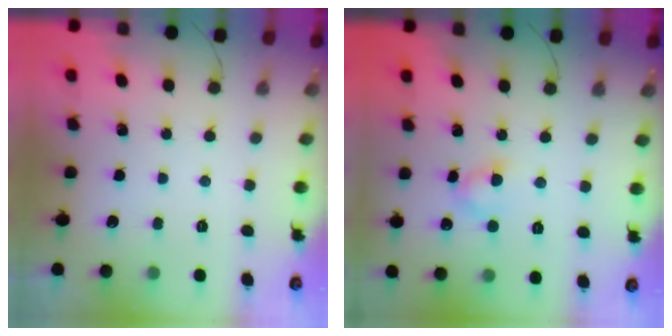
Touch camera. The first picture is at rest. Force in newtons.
{"total": 3.5, "press": 3.3, "slide": 1.2}